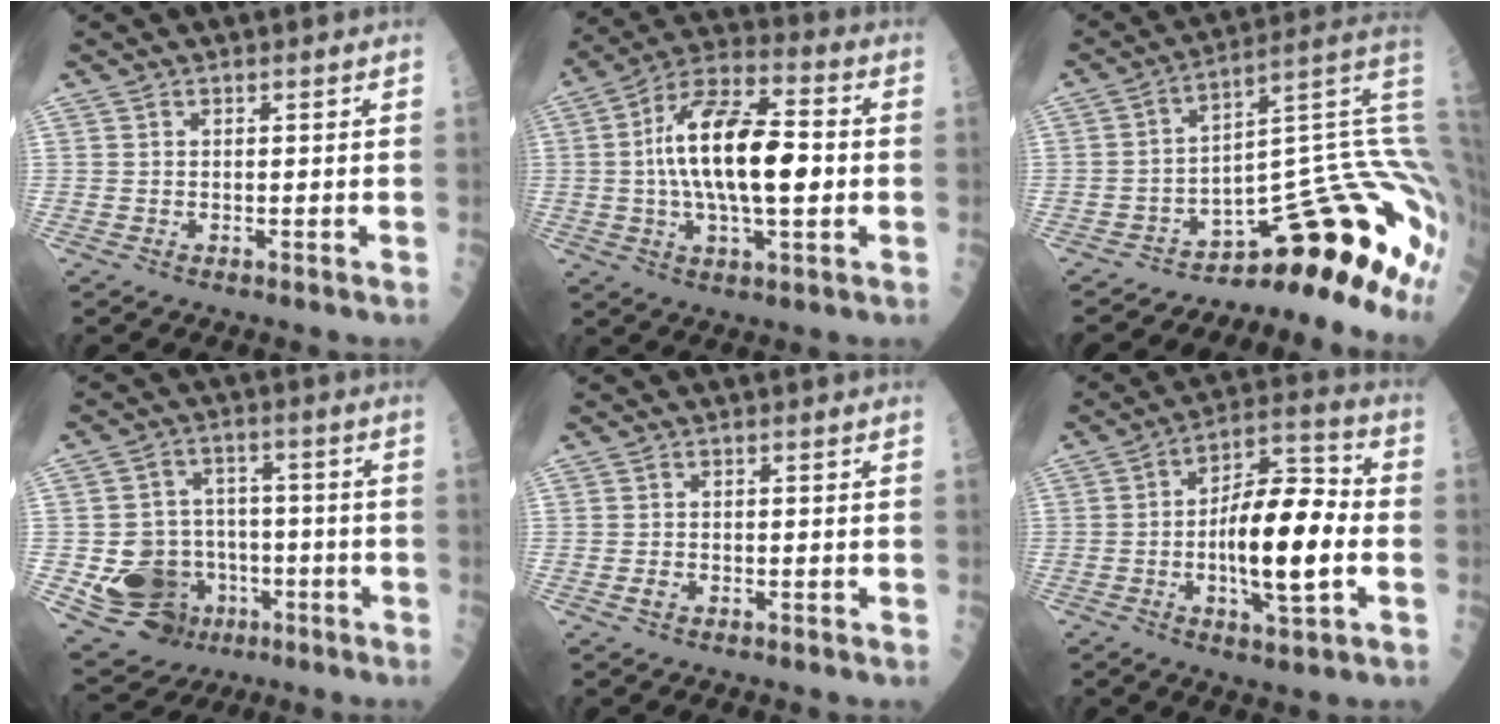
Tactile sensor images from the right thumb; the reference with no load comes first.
{"total": 18.9, "force": [0.2, 7.7, 17.2], "torque": [-0.301, 0.023, -0.004]}
{"total": 14.5, "force": [-7.2, 3.6, 12.1], "torque": [-0.074, 0.126, -0.099]}
{"total": 14.5, "force": [-4.6, 12.1, 6.5], "torque": [-0.073, 0.032, -0.061]}
{"total": 1.2, "force": [-0.6, 0.8, 0.7], "torque": [-0.013, 0.002, -0.013]}
{"total": 16.5, "force": [-2.5, 5.8, 15.2], "torque": [-0.239, 0.031, -0.042]}